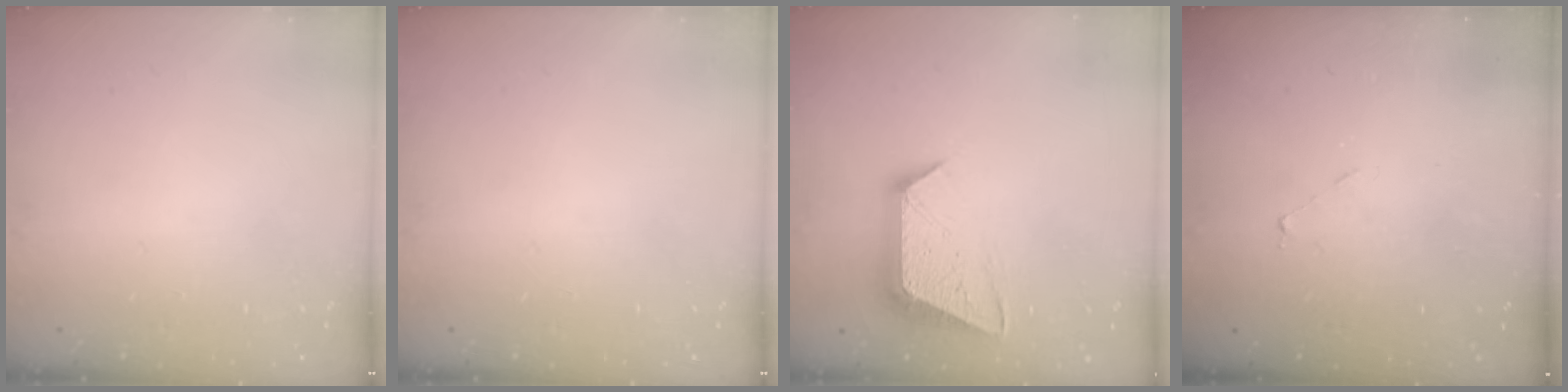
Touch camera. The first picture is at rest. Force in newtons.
{"total": 0.0}
{"total": 12.7, "press": 12.7, "slide": 0.7}
{"total": 2.1, "press": 2.1, "slide": 0.2}